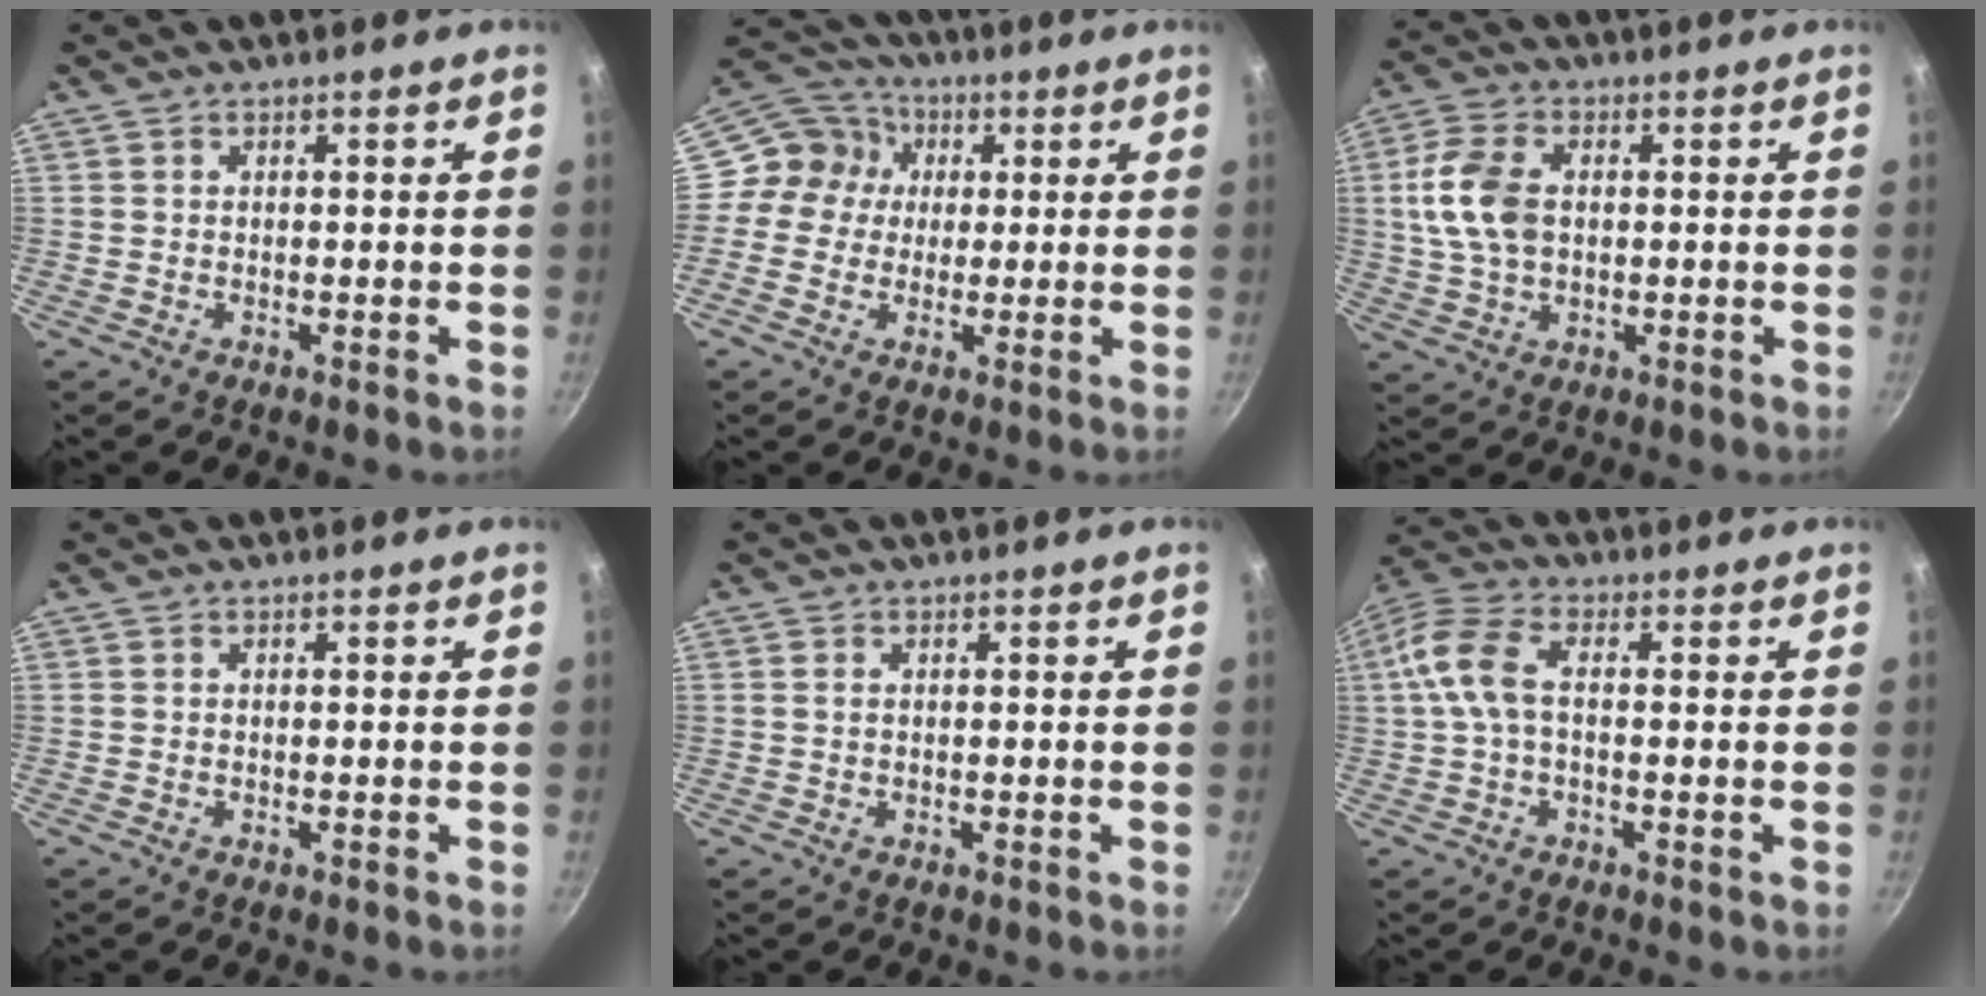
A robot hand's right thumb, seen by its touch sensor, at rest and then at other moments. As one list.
[{"total": 8.9, "force": [1.1, 8.3, 3.0], "torque": [-0.014, 0.016, -0.005]}, {"total": 10.1, "force": [1.1, 6.7, 7.5], "torque": [-0.141, 0.014, 0.017]}, {"total": 0.0}, {"total": 0.6, "force": [0.2, 0.4, 0.4], "torque": [-0.008, 0.001, 0.003]}, {"total": 8.2, "force": [0.4, 4.2, 7.1], "torque": [-0.165, 0.025, -0.006]}]